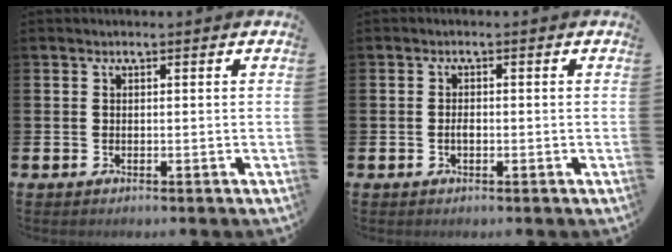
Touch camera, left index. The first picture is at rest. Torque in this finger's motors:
{"motor_torque": [0.54, 0.28, 0.00, 0.01]}